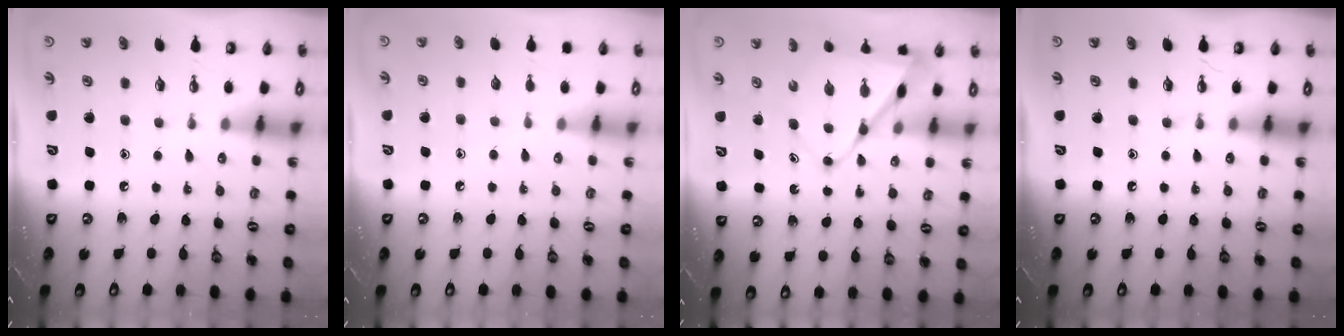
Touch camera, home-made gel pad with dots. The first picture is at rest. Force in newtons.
{"total": 4.3, "press": 4.3, "slide": 0.5}
{"total": 8.5, "press": 8.5, "slide": 0.7}
{"total": 0.0}